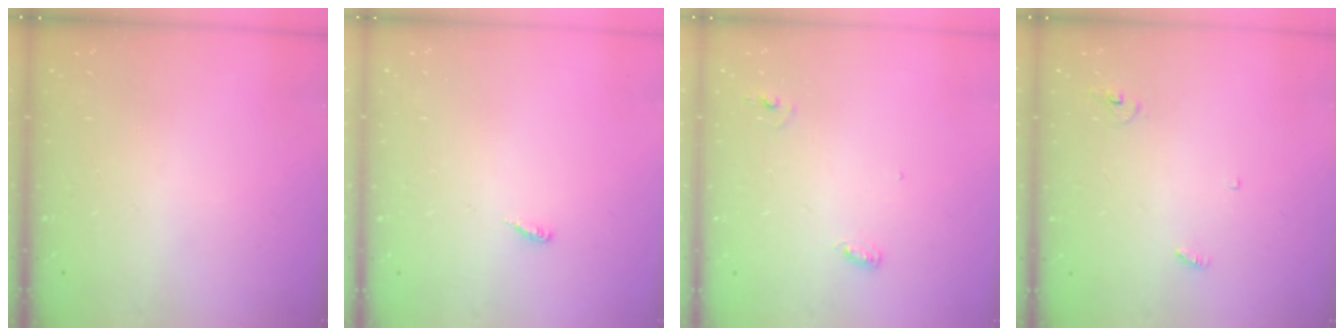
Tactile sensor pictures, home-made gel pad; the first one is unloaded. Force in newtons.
{"total": 3.2, "press": 3.2, "slide": 0.2}
{"total": 5.0, "press": 5.0, "slide": 0.4}
{"total": 3.1, "press": 3.1, "slide": 0.2}